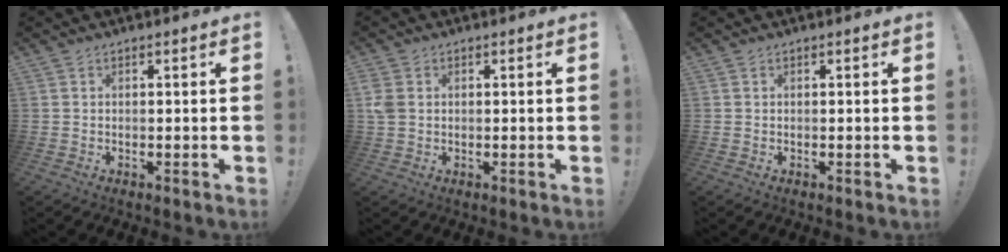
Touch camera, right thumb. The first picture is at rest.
{"total": 3.9, "force": [0.8, 3.0, 2.3], "torque": [-0.043, 0.003, 0.017]}
{"total": 0.0}